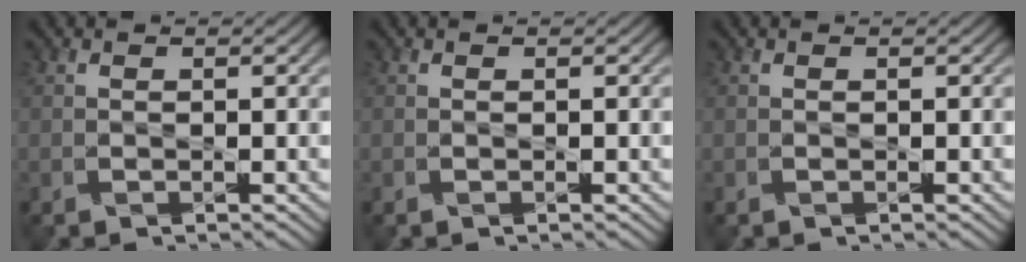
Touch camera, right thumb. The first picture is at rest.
{"total": 0.0}
{"total": 0.0}